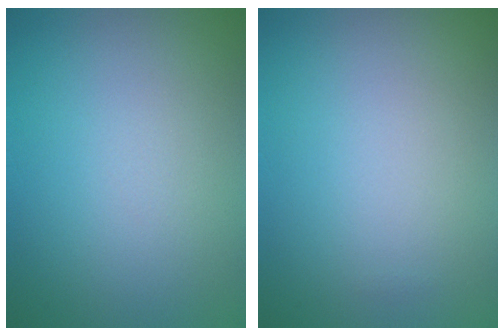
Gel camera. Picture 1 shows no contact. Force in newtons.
{"total": 0.0}